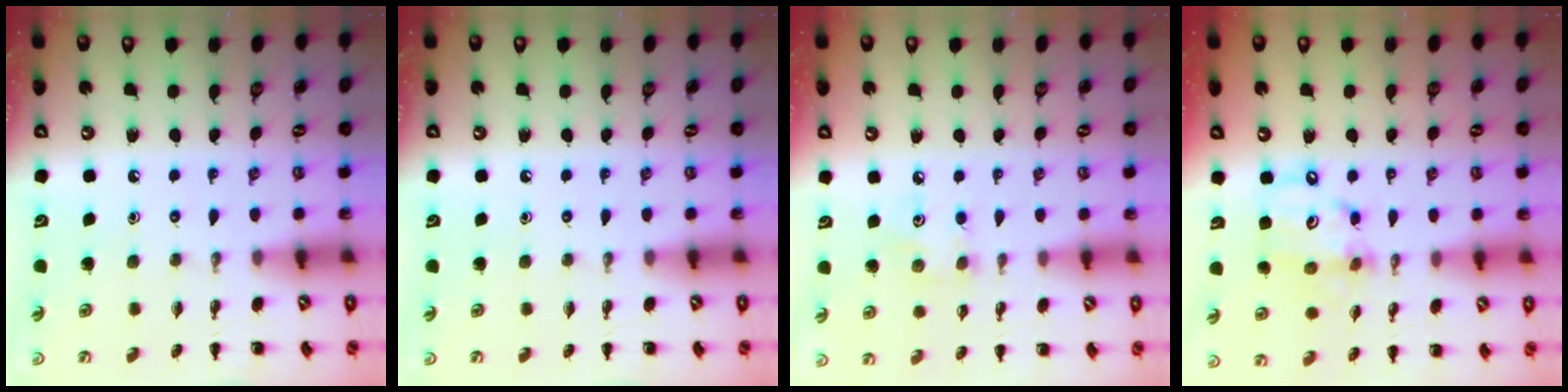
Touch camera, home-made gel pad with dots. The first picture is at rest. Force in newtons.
{"total": 0.0}
{"total": 3.7, "press": 3.7, "slide": 0.6}
{"total": 10.3, "press": 10.1, "slide": 2.2}